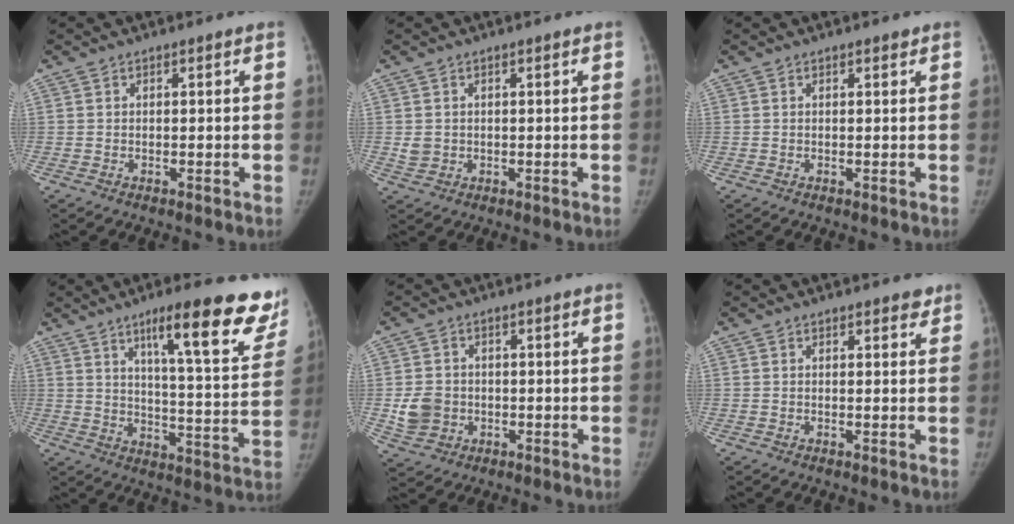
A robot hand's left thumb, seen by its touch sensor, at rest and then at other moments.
{"total": 2.1, "force": [0.2, 1.9, 0.9], "torque": [-0.014, -0.002, 0.009]}
{"total": 0.6, "force": [0.4, 0.2, 0.2], "torque": [-0.005, -0.004, 0.006]}
{"total": 21.1, "force": [13.2, 4.3, 15.9], "torque": [-0.181, -0.058, 0.185]}
{"total": 6.0, "force": [-0.8, 5.3, 2.7], "torque": [-0.039, 0.007, -0.008]}
{"total": 1.6, "force": [1.2, 0.8, 0.6], "torque": [0.006, -0.006, 0.011]}